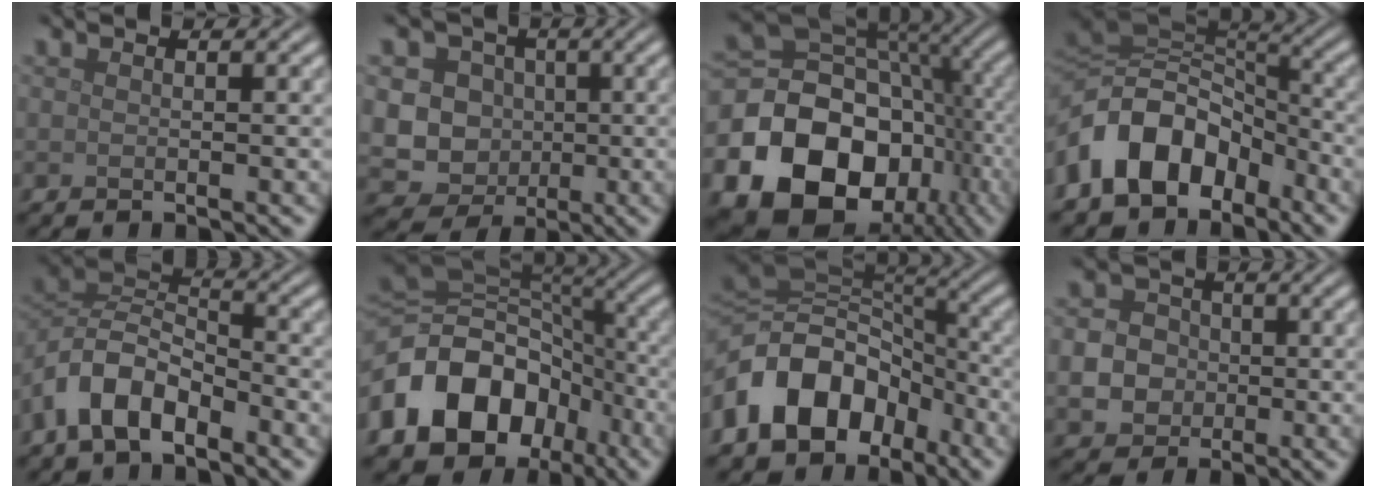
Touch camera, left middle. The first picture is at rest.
{"total": 10.6, "force": [0.1, 9.9, 3.7], "torque": [-0.068, 0.018, -0.020]}
{"total": 20.1, "force": [-7.1, 15.6, 10.5], "torque": [-0.188, -0.029, -0.114]}
{"total": 10.8, "force": [-5.0, 7.3, 6.2], "torque": [-0.112, 0.011, -0.105]}
{"total": 6.9, "force": [-3.9, 3.7, 4.3], "torque": [-0.080, 0.006, -0.090]}
{"total": 14.3, "force": [-5.7, 10.7, 7.6], "torque": [-0.158, -0.013, -0.108]}
{"total": 12.1, "force": [-5.4, 8.7, 6.6], "torque": [-0.128, 0.004, -0.105]}
{"total": 5.5, "force": [-1.0, 5.1, 2.0], "torque": [-0.030, 0.005, -0.035]}